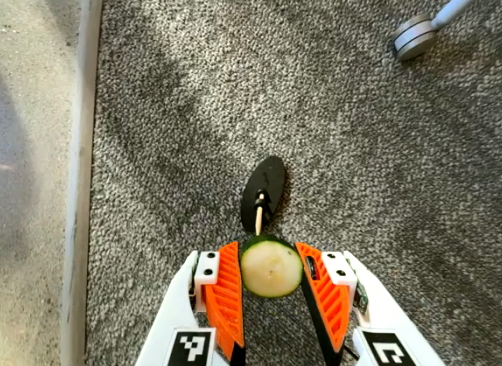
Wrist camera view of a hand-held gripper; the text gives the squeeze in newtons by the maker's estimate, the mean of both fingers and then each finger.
{"total": 8.3, "left": 7.8, "right": 8.9}